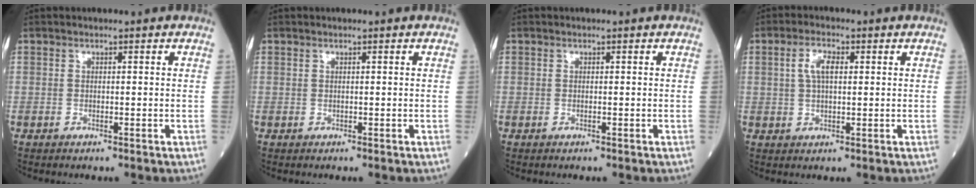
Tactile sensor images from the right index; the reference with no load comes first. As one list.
[{"total": 0.0}, {"total": 0.0}, {"total": 4.0, "force": [1.1, 1.6, 3.5], "torque": [-0.073, 0.010, 0.022]}]